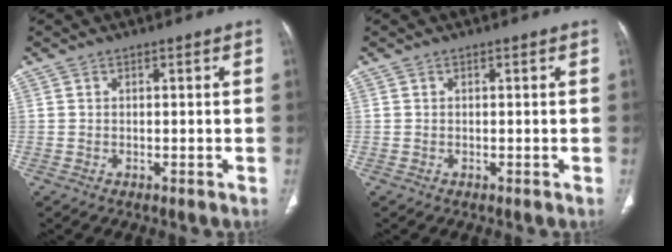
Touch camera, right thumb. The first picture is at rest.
{"total": 0.0}